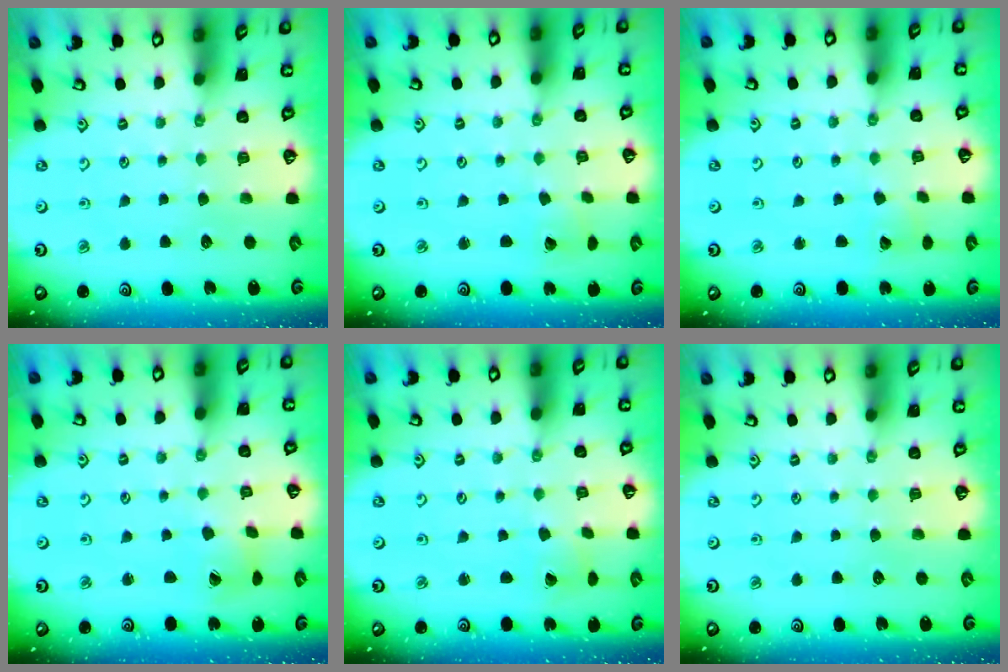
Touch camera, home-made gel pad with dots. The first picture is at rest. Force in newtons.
{"total": 2.2, "press": 2.2, "slide": 0.1}
{"total": 2.9, "press": 2.9, "slide": 0.2}
{"total": 3.0, "press": 2.9, "slide": 0.5}
{"total": 2.9, "press": 2.9, "slide": 0.3}
{"total": 0.0}